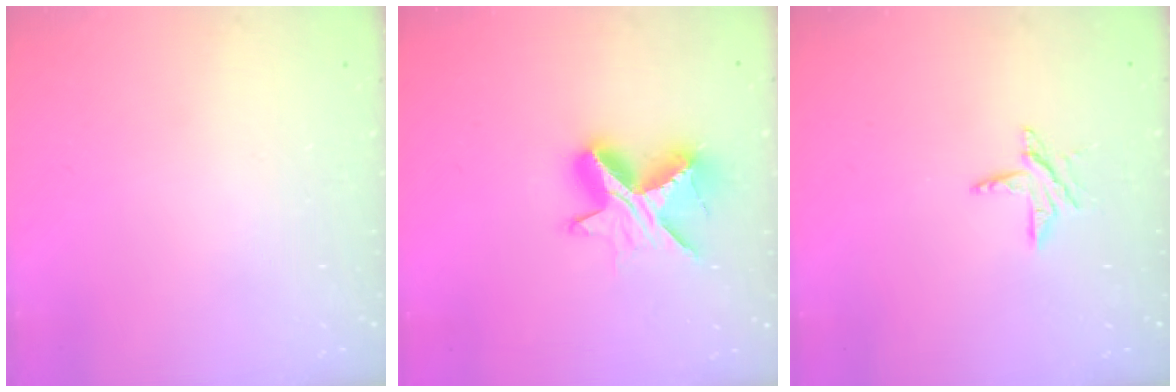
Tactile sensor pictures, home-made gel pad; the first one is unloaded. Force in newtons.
{"total": 9.9, "press": 9.9, "slide": 0.7}
{"total": 6.7, "press": 6.7, "slide": 0.6}